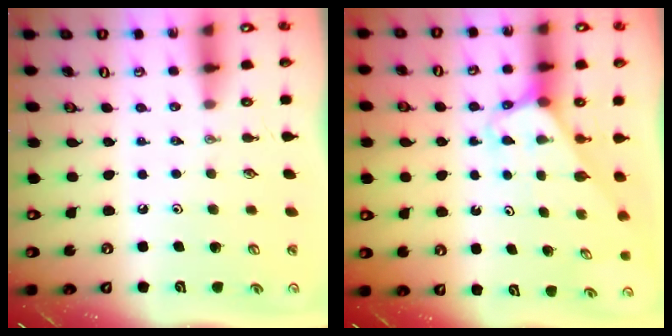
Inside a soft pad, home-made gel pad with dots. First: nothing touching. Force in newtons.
{"total": 3.0, "press": 3.0, "slide": 0.2}